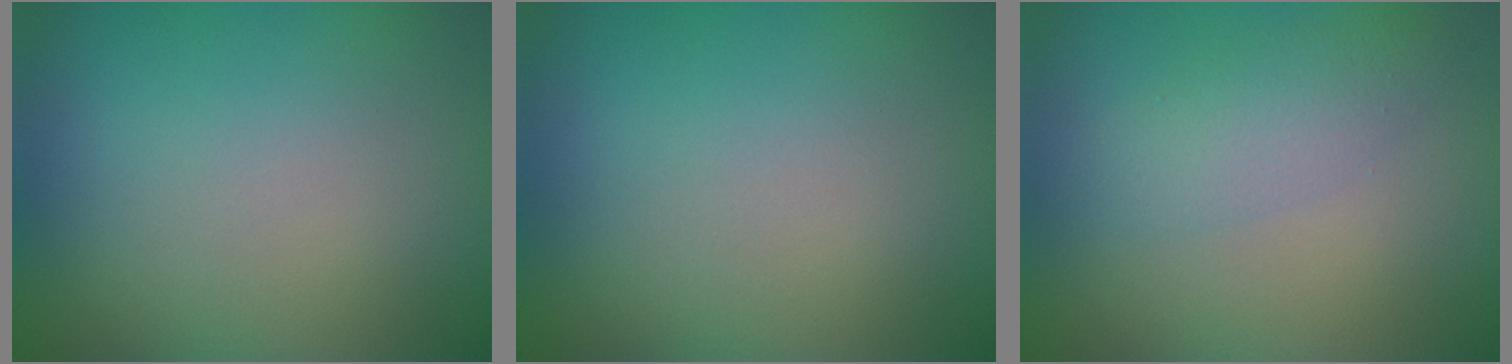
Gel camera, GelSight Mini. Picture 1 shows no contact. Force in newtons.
{"total": 0.0}
{"total": 2.2, "press": 2.2, "slide": 0.1}